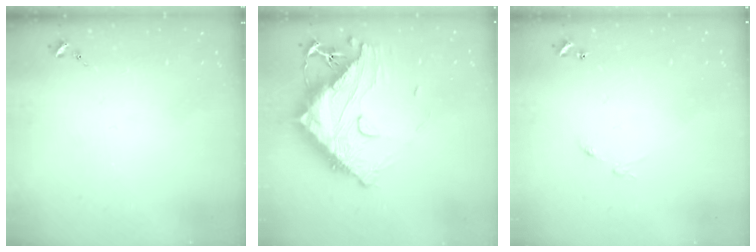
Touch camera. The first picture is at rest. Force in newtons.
{"total": 20.5, "press": 20.4, "slide": 1.8}
{"total": 5.0, "press": 5.0, "slide": 0.5}